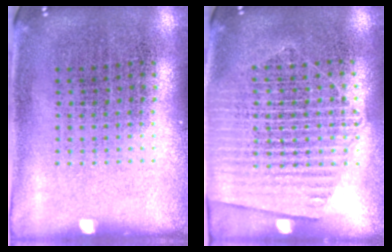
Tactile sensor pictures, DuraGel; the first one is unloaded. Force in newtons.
{"total": 1.7, "press": 1.5, "slide": 0.8}